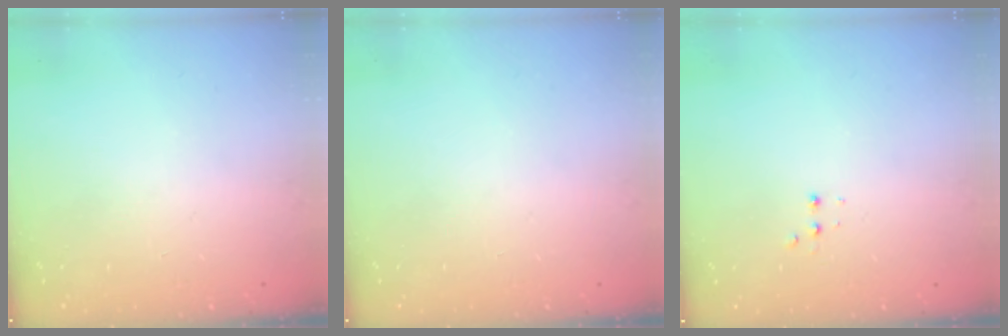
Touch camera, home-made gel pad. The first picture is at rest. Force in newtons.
{"total": 0.0}
{"total": 2.4, "press": 2.2, "slide": 0.9}